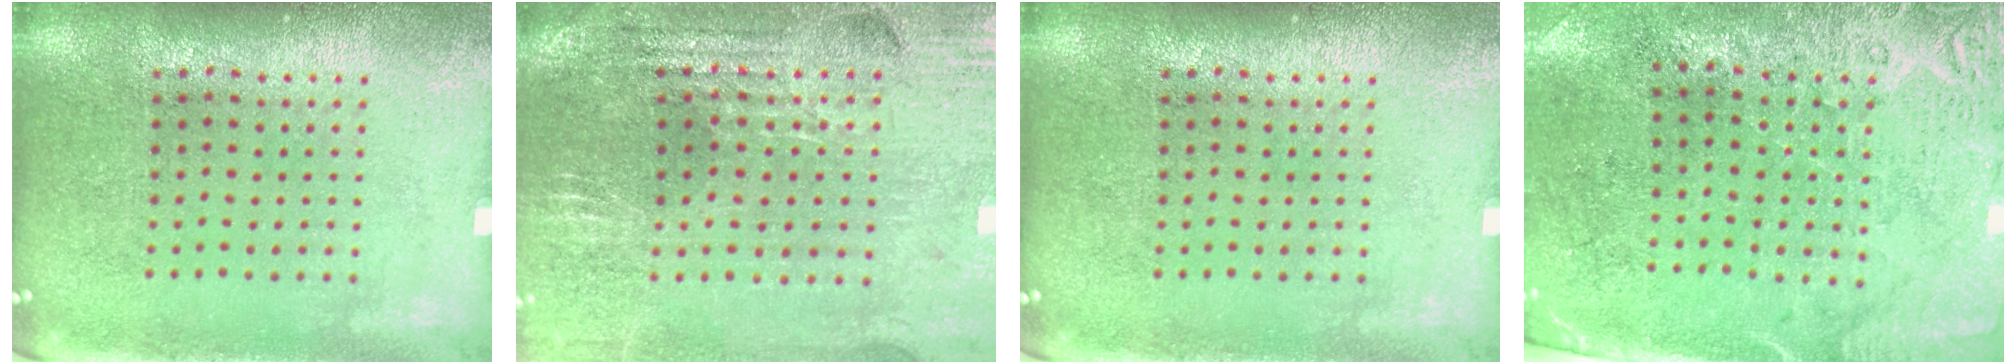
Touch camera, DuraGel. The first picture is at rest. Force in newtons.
{"total": 2.8, "press": 2.8, "slide": 0.4}
{"total": 0.0}
{"total": 2.7, "press": 2.4, "slide": 1.4}